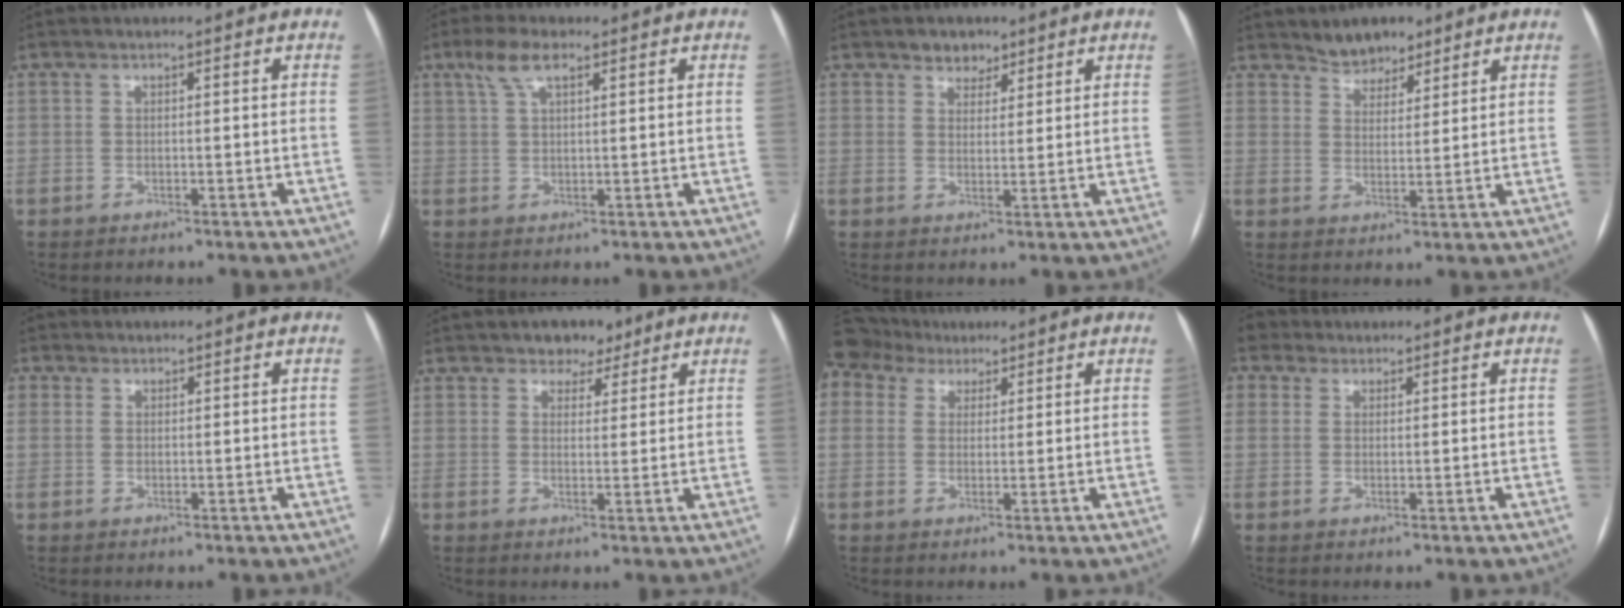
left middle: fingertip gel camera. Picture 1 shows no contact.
{"total": 4.4, "force": [2.6, 1.2, 3.4], "torque": [-0.077, 0.018, 0.053]}
{"total": 3.2, "force": [2.3, 2.1, 0.8], "torque": [-0.006, 0.003, 0.035]}
{"total": 4.6, "force": [3.9, 2.3, 1.0], "torque": [-0.014, 0.006, 0.069]}
{"total": 2.4, "force": [0.9, 2.2, 0.5], "torque": [-0.009, 0.008, 0.017]}
{"total": 3.9, "force": [2.8, 2.5, 0.9], "torque": [-0.004, 0.002, 0.041]}
{"total": 8.1, "force": [6.1, 5.1, 1.7], "torque": [-0.044, 0.043, 0.120]}
{"total": 4.8, "force": [2.9, 3.6, 1.1], "torque": [-0.036, 0.031, 0.059]}